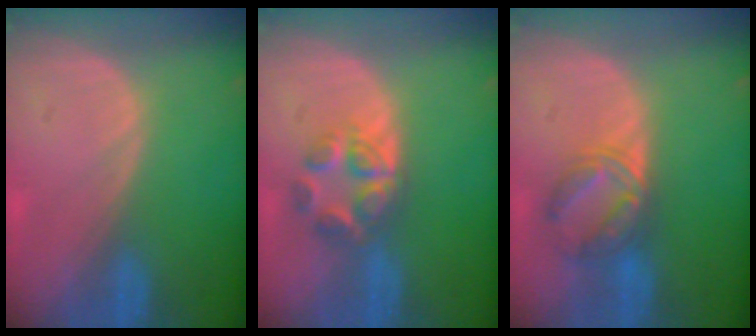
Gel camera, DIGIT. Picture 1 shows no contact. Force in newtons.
{"total": 5.7, "press": 5.3, "slide": 2.1}
{"total": 6.0, "press": 5.9, "slide": 1.2}